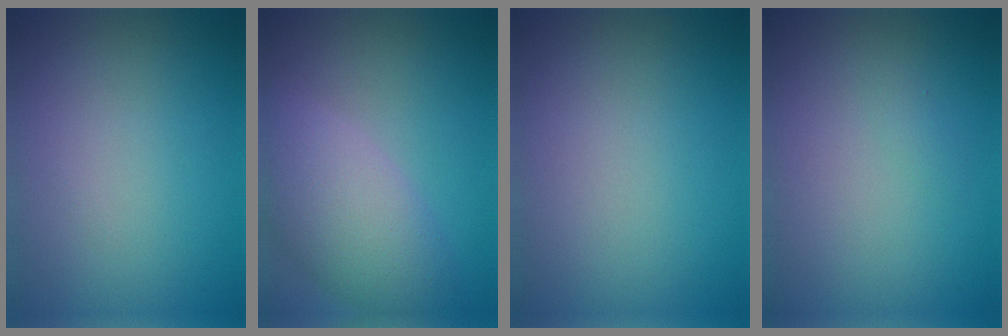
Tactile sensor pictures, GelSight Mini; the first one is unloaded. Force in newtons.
{"total": 6.2, "press": 6.1, "slide": 0.7}
{"total": 0.0}
{"total": 0.5, "press": 0.5, "slide": 0.0}